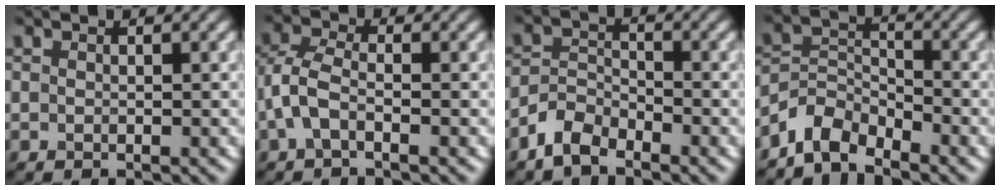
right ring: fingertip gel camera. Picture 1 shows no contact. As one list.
[{"total": 3.2, "force": [-1.1, 1.5, 2.6], "torque": [-0.064, 0.008, -0.033]}, {"total": 3.5, "force": [-2.7, 1.6, 1.4], "torque": [-0.027, 0.006, -0.065]}, {"total": 4.1, "force": [-3.5, 1.7, 1.2], "torque": [-0.016, 0.003, -0.082]}]